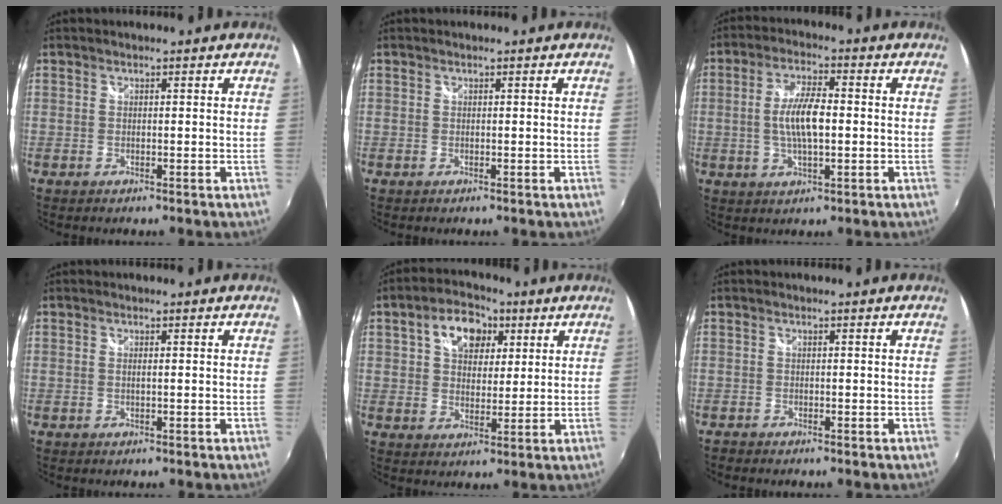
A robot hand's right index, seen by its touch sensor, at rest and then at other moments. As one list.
[{"total": 0.0}, {"total": 7.9, "force": [-0.4, 2.6, 7.4], "torque": [-0.142, 0.003, -0.008]}, {"total": 0.7, "force": [-0.1, -0.1, 0.7], "torque": [-0.013, 0.000, -0.003]}, {"total": 9.5, "force": [3.7, 6.4, 5.9], "torque": [-0.106, 0.026, 0.060]}, {"total": 1.2, "force": [-1.1, 0.4, 0.0], "torque": [-0.005, -0.003, -0.022]}]